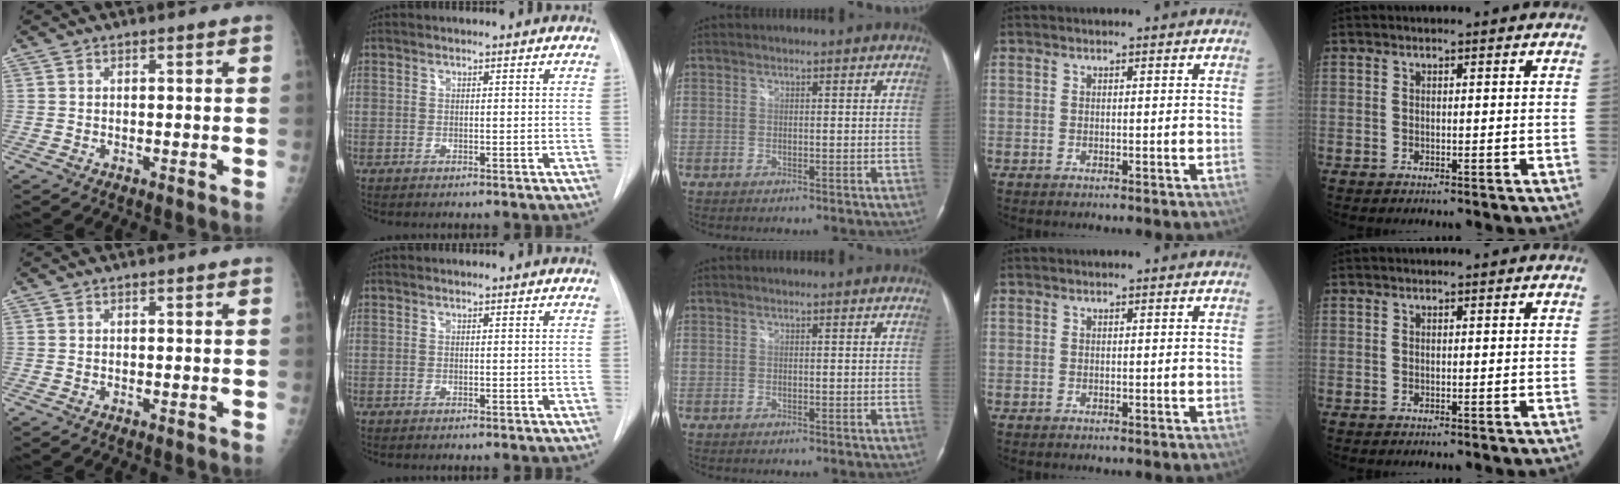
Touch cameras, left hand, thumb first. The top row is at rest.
{}